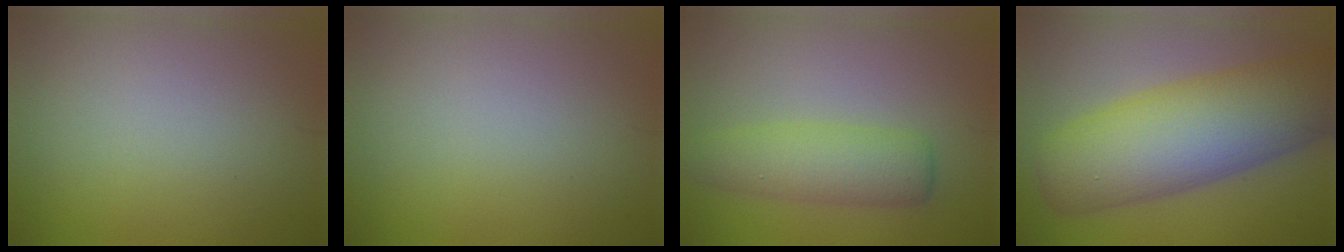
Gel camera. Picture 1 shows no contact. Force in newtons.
{"total": 0.0}
{"total": 4.3, "press": 4.3, "slide": 0.1}
{"total": 12.0, "press": 12.0, "slide": 0.5}